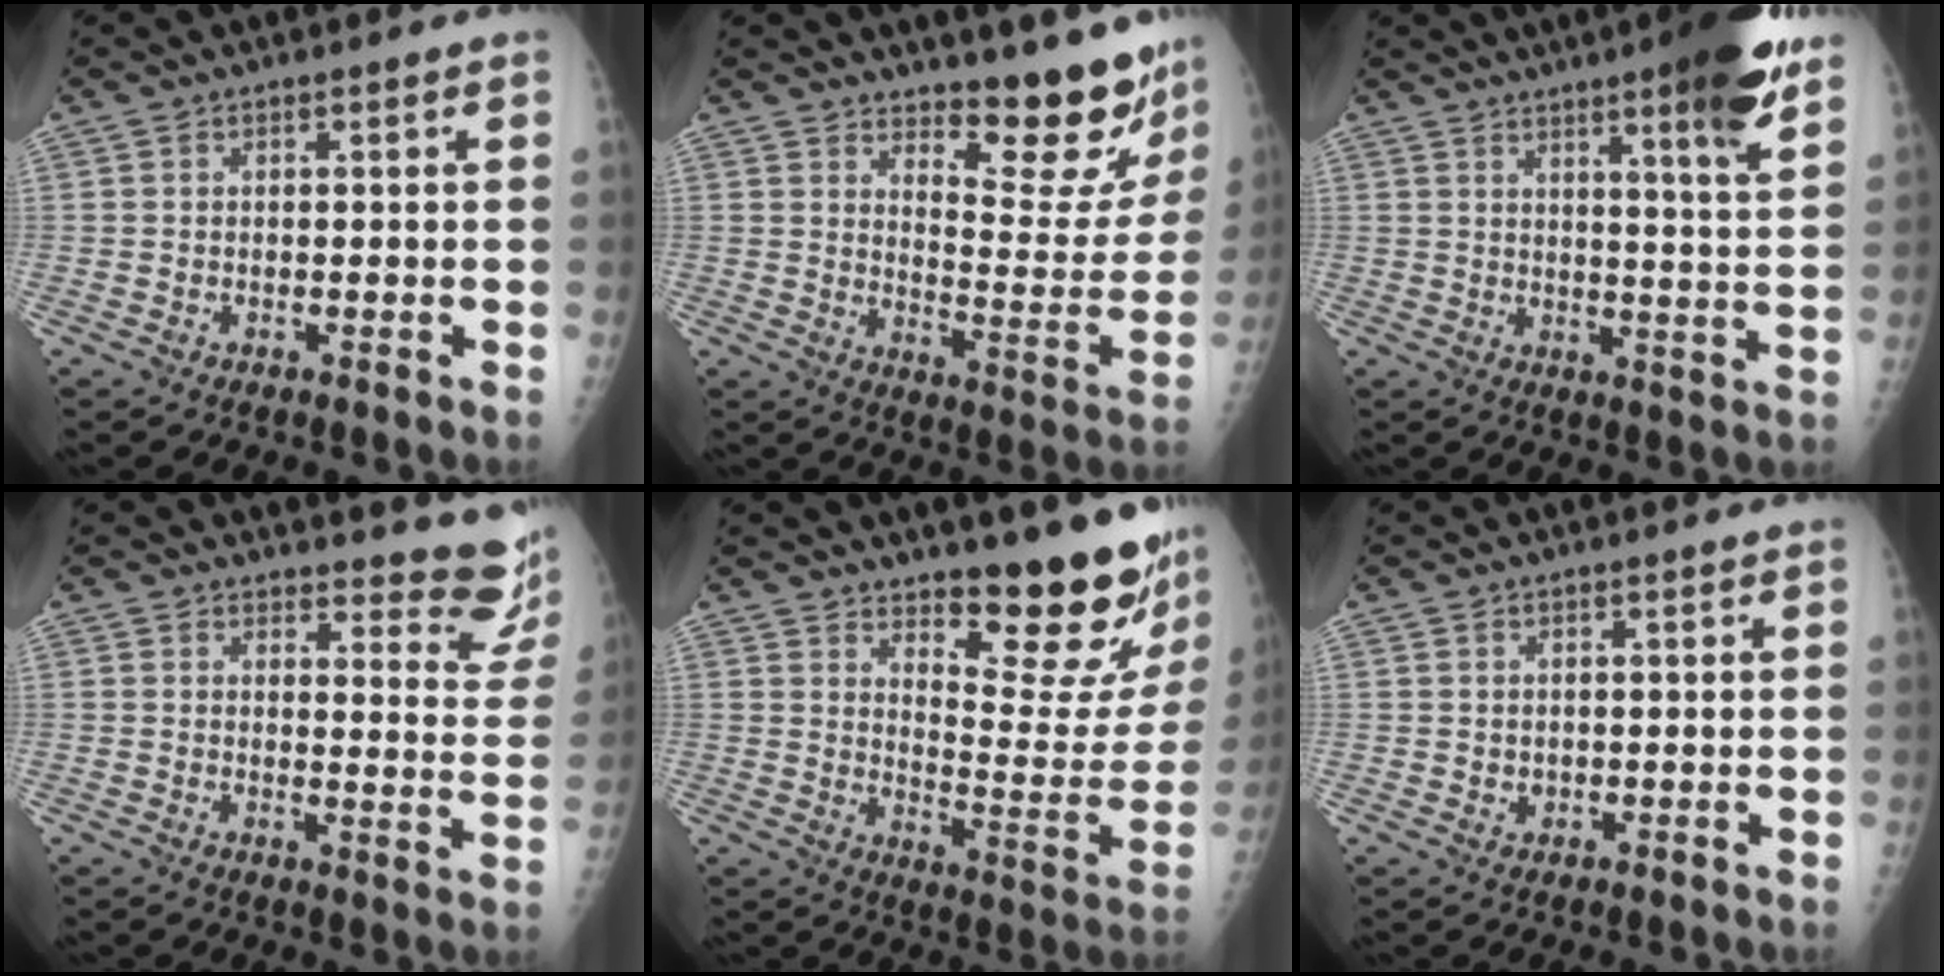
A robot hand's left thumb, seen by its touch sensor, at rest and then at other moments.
{"total": 14.6, "force": [12.6, 3.5, 6.5], "torque": [-0.044, -0.131, 0.172]}
{"total": 12.9, "force": [8.1, 1.3, 10.0], "torque": [-0.125, -0.041, 0.107]}
{"total": 11.9, "force": [11.3, 2.8, 2.3], "torque": [0.010, -0.113, 0.106]}
{"total": 18.5, "force": [14.7, 4.1, 10.4], "torque": [-0.107, -0.145, 0.203]}
{"total": 1.2, "force": [0.5, 1.0, 0.5], "torque": [-0.001, -0.003, 0.009]}